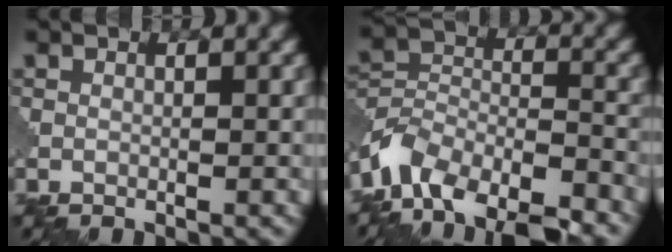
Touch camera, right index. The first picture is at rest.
{"total": 10.2, "force": [-7.6, 5.0, 4.5], "torque": [-0.081, 0.003, -0.136]}